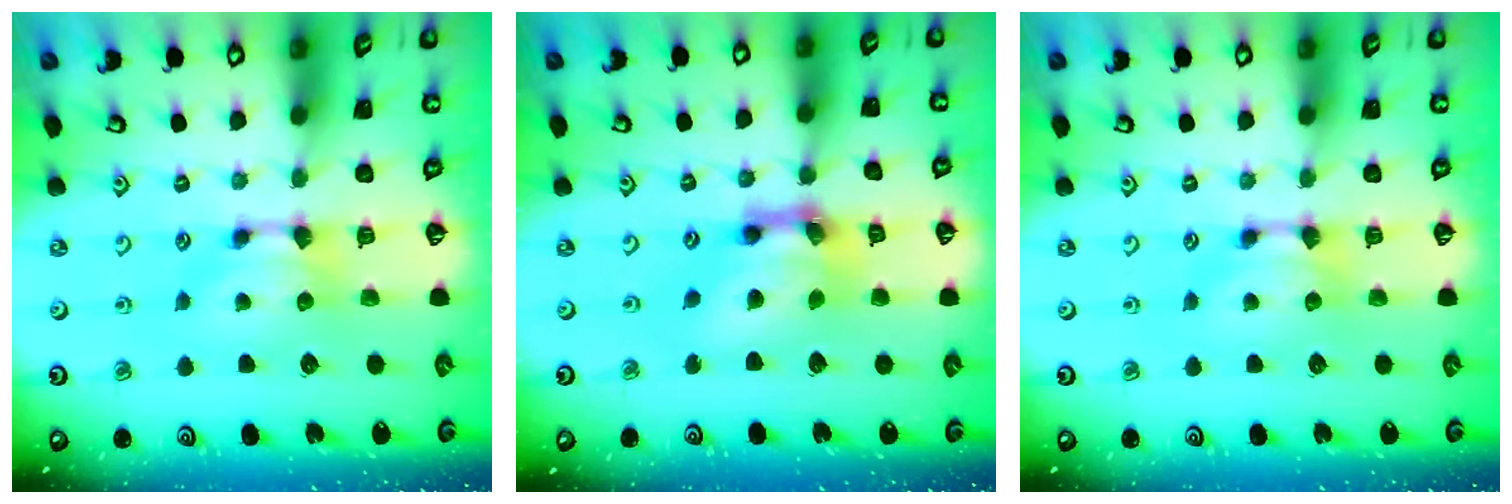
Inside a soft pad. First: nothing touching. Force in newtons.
{"total": 8.4, "press": 7.6, "slide": 3.4}
{"total": 0.0}